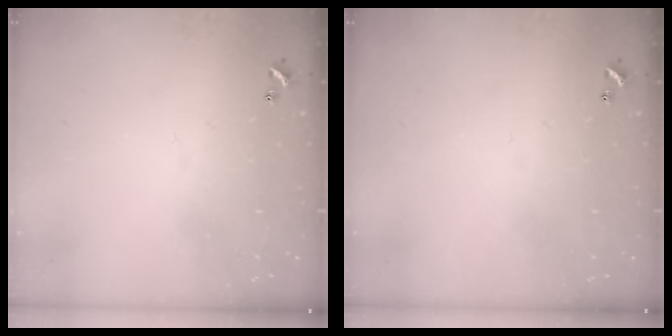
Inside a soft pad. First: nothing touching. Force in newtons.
{"total": 0.0}